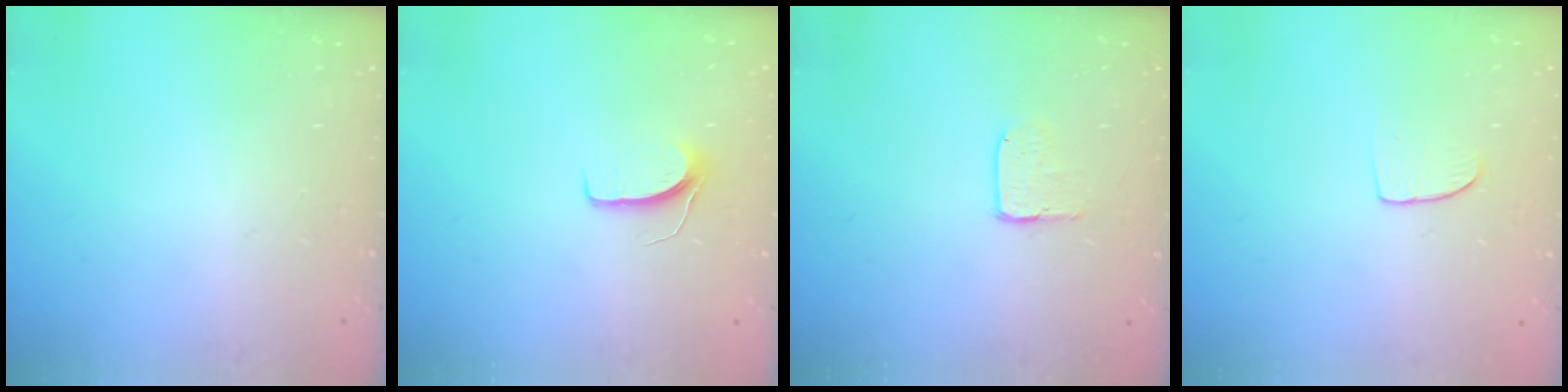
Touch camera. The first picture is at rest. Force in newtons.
{"total": 6.2, "press": 6.2, "slide": 0.5}
{"total": 3.9, "press": 3.9, "slide": 0.1}
{"total": 6.4, "press": 6.4, "slide": 0.5}